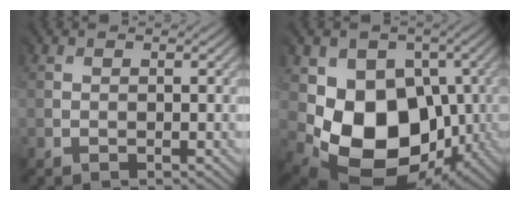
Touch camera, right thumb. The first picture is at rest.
{"total": 12.2, "force": [-1.3, 9.6, 7.4], "torque": [-0.118, -0.034, -0.017]}